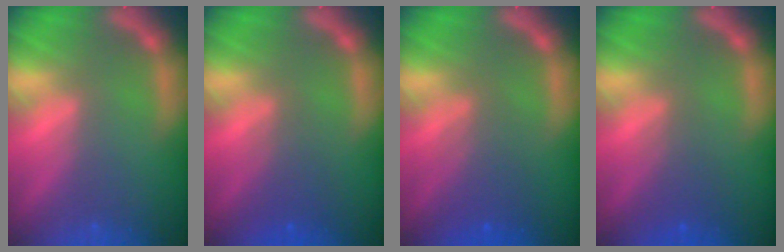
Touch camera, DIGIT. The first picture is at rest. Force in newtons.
{"total": 2.5}
{"total": 3.6}
{"total": 2.4}